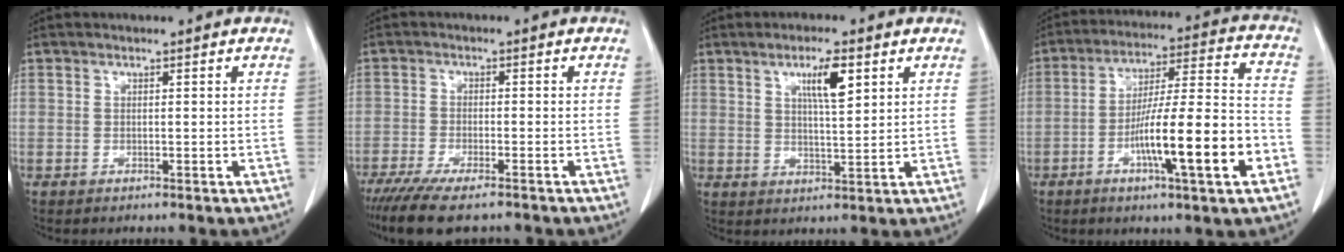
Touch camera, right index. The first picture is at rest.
{"total": 9.2, "force": [-7.4, 1.5, 5.3], "torque": [-0.084, -0.020, -0.118]}
{"total": 5.9, "force": [2.8, 0.9, 5.2], "torque": [-0.090, -0.002, 0.047]}
{"total": 16.4, "force": [-5.9, 0.9, 15.3], "torque": [-0.256, 0.001, -0.094]}